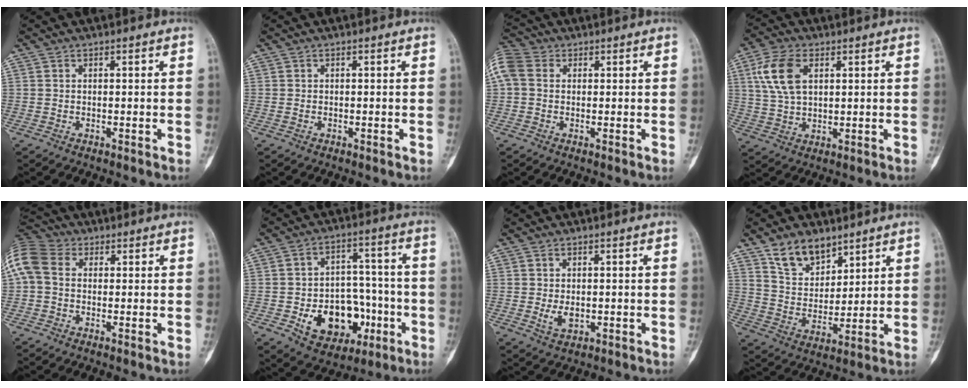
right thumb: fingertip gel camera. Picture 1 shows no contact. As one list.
[{"total": 0.0}, {"total": 6.3, "force": [1.2, 4.6, 4.1], "torque": [-0.103, 0.021, 0.017]}, {"total": 9.3, "force": [3.0, 5.4, 7.0], "torque": [-0.140, 0.004, 0.059]}, {"total": 10.9, "force": [1.7, 7.9, 7.2], "torque": [-0.171, 0.031, 0.020]}, {"total": 15.7, "force": [-4.9, 11.4, 9.7], "torque": [-0.102, 0.043, -0.059]}, {"total": 3.2, "force": [-0.4, 2.1, 2.4], "torque": [-0.040, -0.004, 0.000]}, {"total": 9.6, "force": [6.8, 5.4, 4.2], "torque": [-0.042, -0.044, 0.131]}]